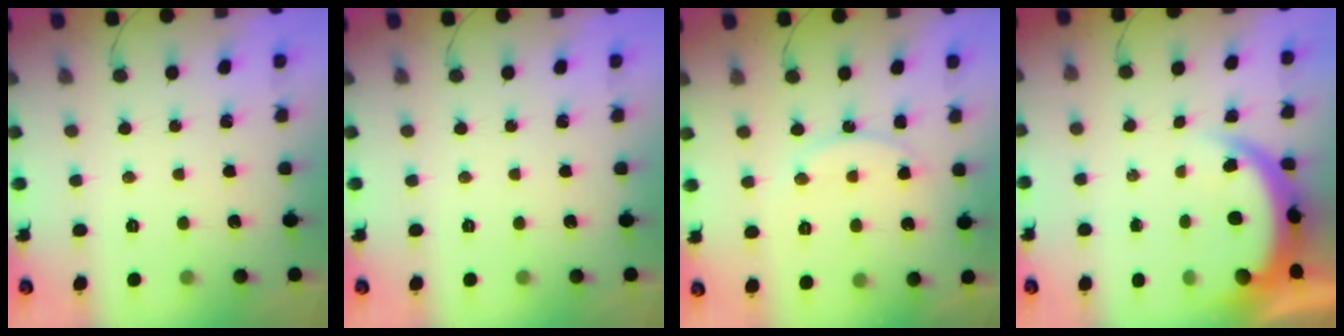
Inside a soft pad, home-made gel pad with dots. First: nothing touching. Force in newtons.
{"total": 0.0}
{"total": 12.5, "press": 12.4, "slide": 0.9}
{"total": 5.1, "press": 5.1, "slide": 0.3}